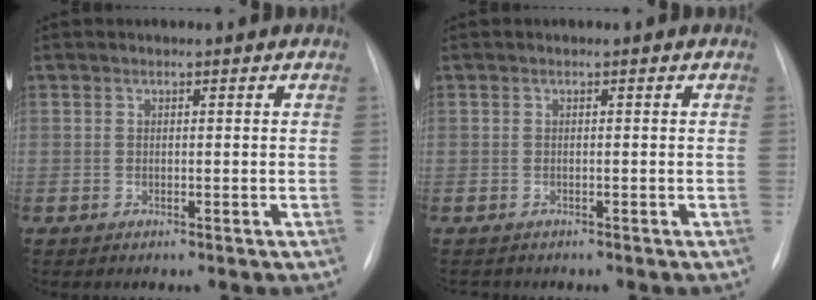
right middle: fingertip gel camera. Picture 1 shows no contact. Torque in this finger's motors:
{"motor_torque": [-0.15, 0.14, -0.03, 0.00]}